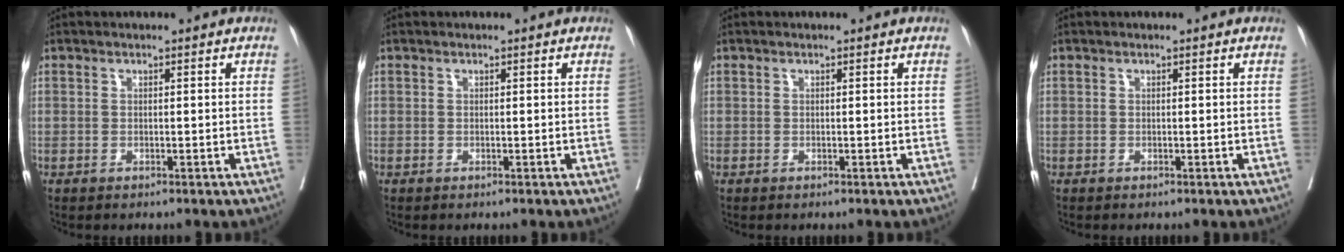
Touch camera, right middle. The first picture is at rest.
{"total": 0.0}
{"total": 0.0}
{"total": 0.5, "force": [0.4, -0.2, -0.1], "torque": [0.000, 0.000, 0.005]}